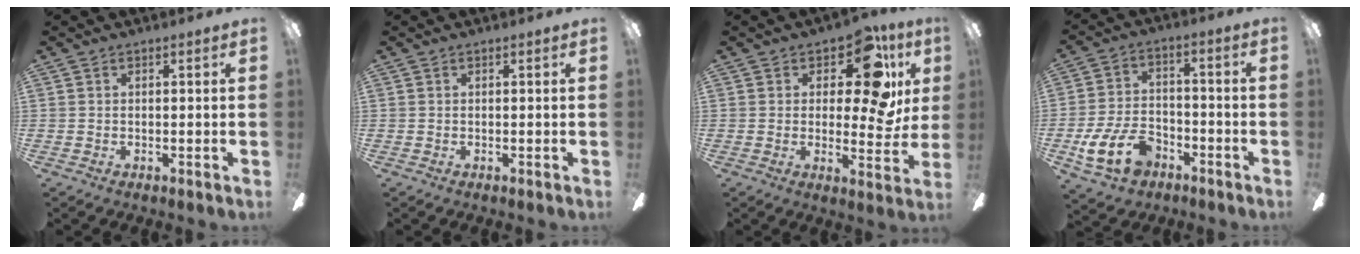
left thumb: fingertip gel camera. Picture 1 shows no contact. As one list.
[{"total": 0.0}, {"total": 13.9, "force": [6.3, 6.3, 10.6], "torque": [-0.141, -0.033, 0.102]}, {"total": 14.7, "force": [-7.5, 9.0, 9.0], "torque": [-0.191, 0.046, -0.133]}]